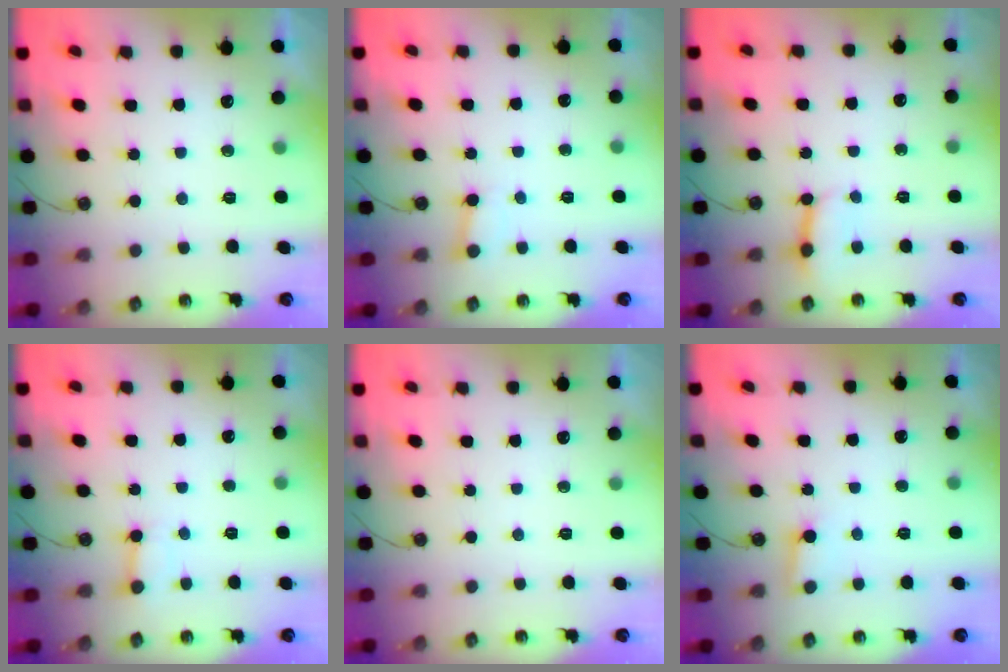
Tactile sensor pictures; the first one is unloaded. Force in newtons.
{"total": 2.3, "press": 2.3, "slide": 0.2}
{"total": 4.0, "press": 4.0, "slide": 0.3}
{"total": 3.3, "press": 3.3, "slide": 0.4}
{"total": 0.0}
{"total": 4.0, "press": 3.9, "slide": 0.9}